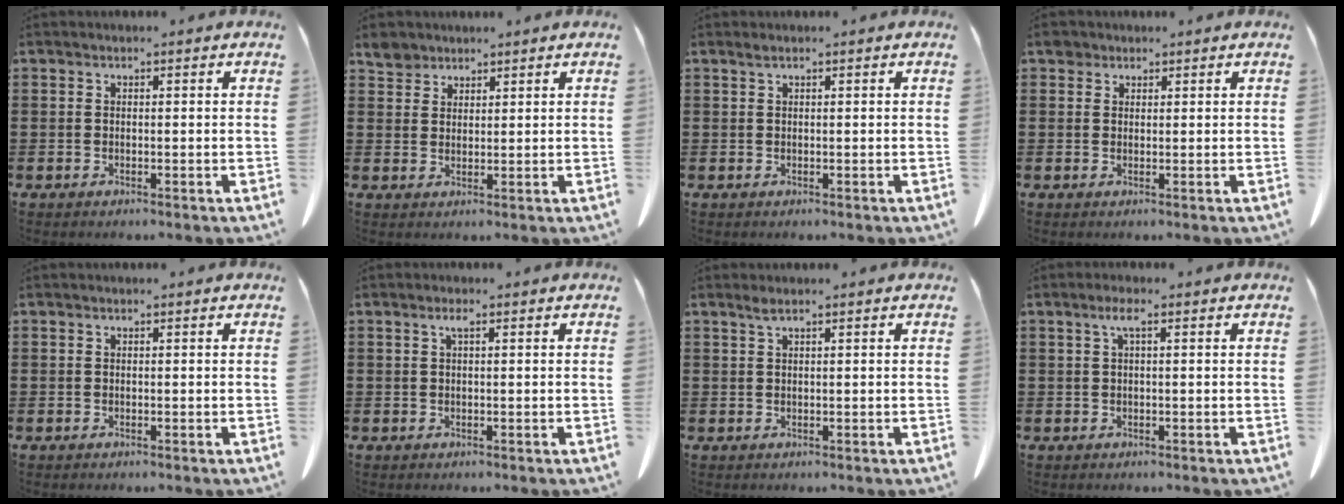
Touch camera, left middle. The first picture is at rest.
{"total": 3.0, "force": [2.6, 1.5, 0.5], "torque": [-0.020, 0.002, 0.052]}
{"total": 0.7, "force": [0.5, 0.0, 0.5], "torque": [-0.011, -0.002, 0.010]}
{"total": 1.6, "force": [1.3, 0.9, 0.3], "torque": [-0.010, 0.001, 0.027]}
{"total": 0.0}
{"total": 1.3, "force": [0.5, 0.3, 1.2], "torque": [-0.025, 0.003, 0.007]}
{"total": 1.2, "force": [0.7, 0.0, 0.9], "torque": [-0.021, -0.002, 0.014]}
{"total": 2.1, "force": [0.6, 0.4, 2.0], "torque": [-0.041, 0.004, 0.009]}